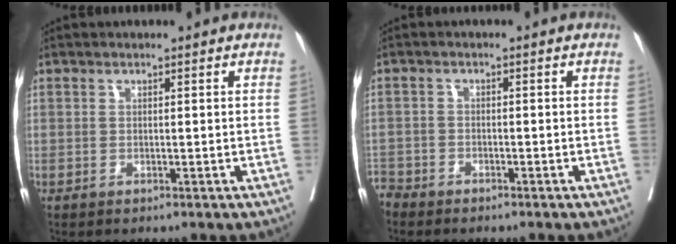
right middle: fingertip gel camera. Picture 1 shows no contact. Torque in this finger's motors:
{"motor_torque": [0.33, -0.36, 0.07, -0.07]}